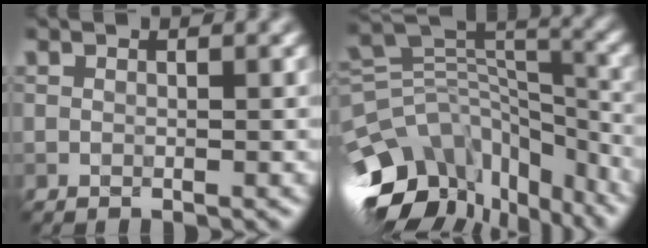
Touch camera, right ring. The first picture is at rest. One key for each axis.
{"total": 13.0, "fx": -8.4, "fy": 7.8, "fz": 6.3, "tx": -0.144, "ty": 0.014, "tz": -0.114}